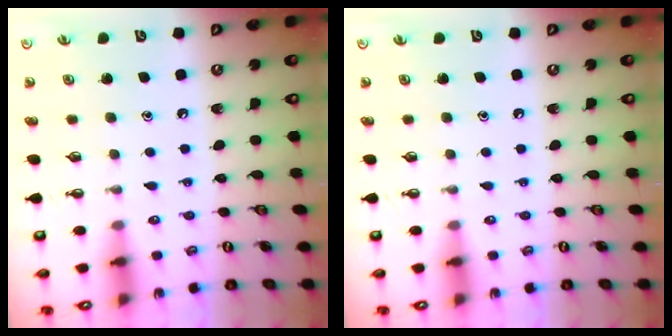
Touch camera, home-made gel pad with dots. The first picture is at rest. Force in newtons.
{"total": 0.0}